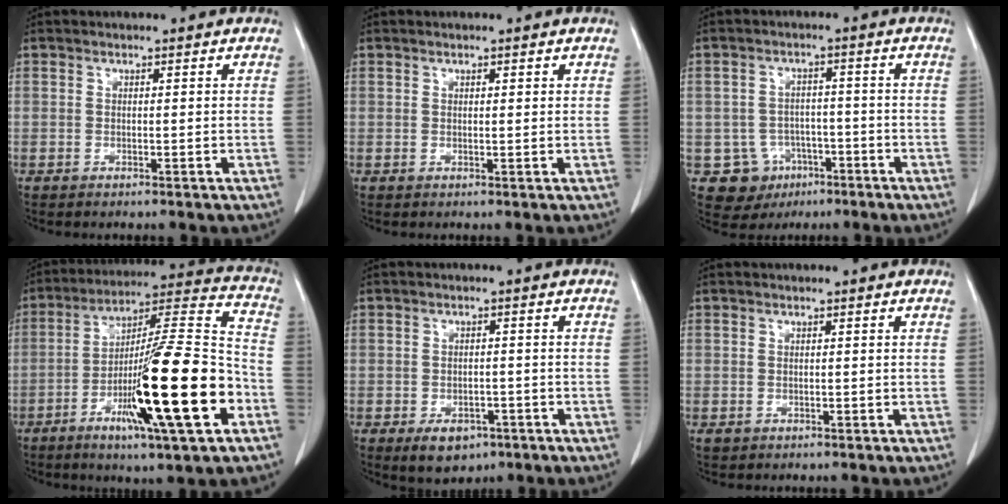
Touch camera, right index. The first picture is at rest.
{"total": 0.8, "force": [0.6, 0.4, 0.5], "torque": [-0.006, 0.000, 0.007]}
{"total": 7.1, "force": [-2.8, 6.5, 0.7], "torque": [-0.010, 0.013, -0.034]}
{"total": 22.1, "force": [-7.7, 1.2, 20.6], "torque": [-0.331, -0.017, -0.129]}
{"total": 4.9, "force": [-2.6, 3.3, 2.5], "torque": [-0.032, 0.001, -0.028]}
{"total": 0.7, "force": [-0.1, 0.6, 0.1], "torque": [0.003, 0.005, -0.003]}